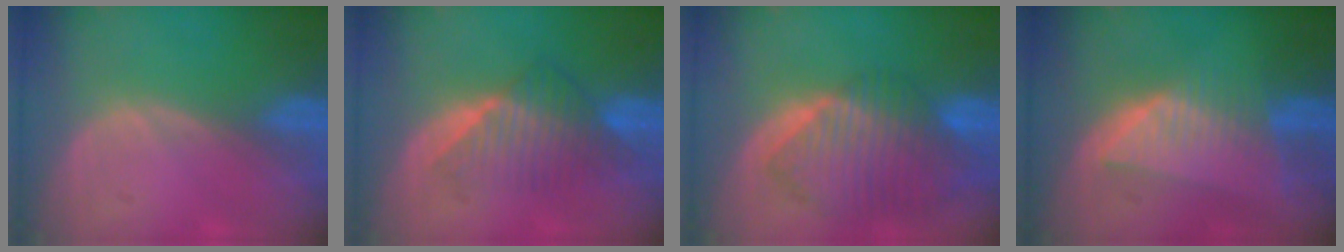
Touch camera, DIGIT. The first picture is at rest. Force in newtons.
{"total": 6.7, "press": 6.4, "slide": 2.1}
{"total": 10.4, "press": 9.0, "slide": 5.1}
{"total": 7.7, "press": 7.0, "slide": 3.1}